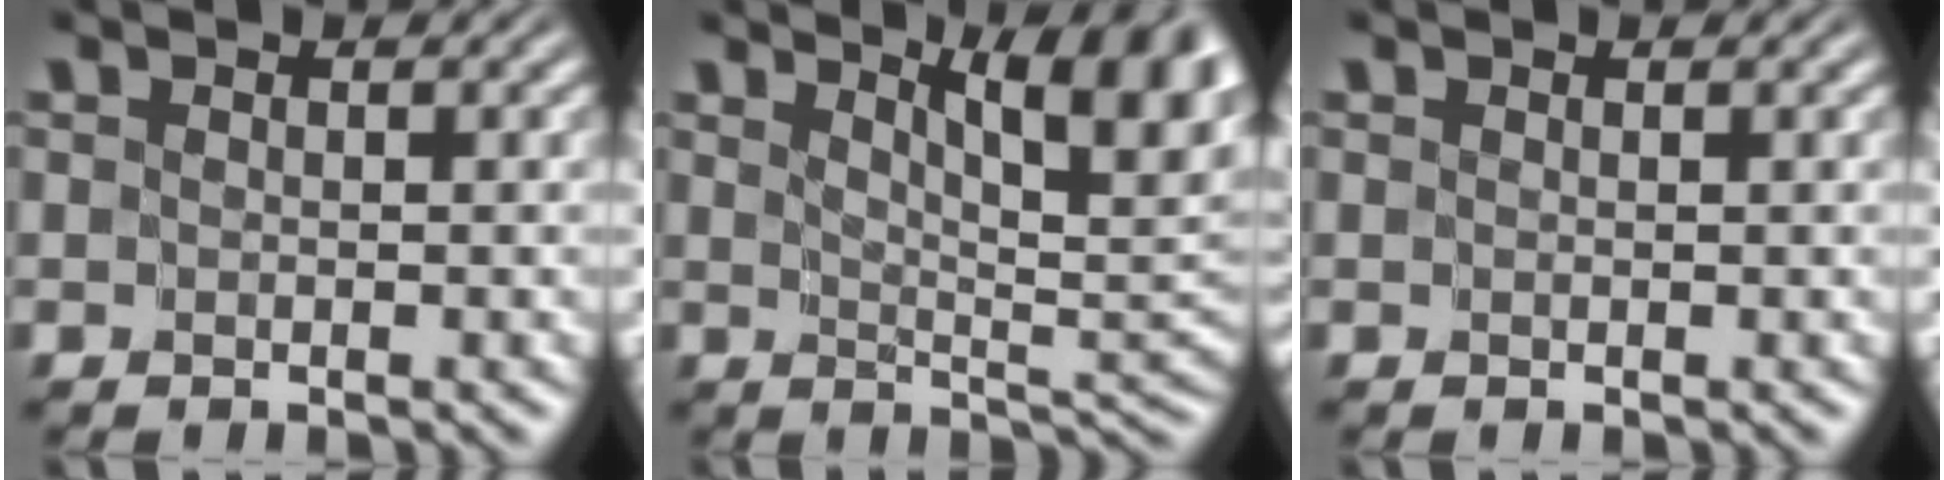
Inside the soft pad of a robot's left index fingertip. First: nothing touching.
{"total": 9.7, "force": [5.1, 2.9, 7.7], "torque": [-0.067, 0.020, 0.066]}
{"total": 0.0}